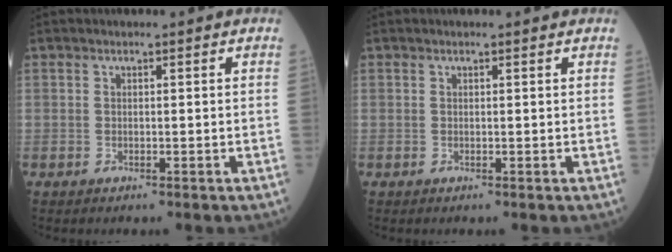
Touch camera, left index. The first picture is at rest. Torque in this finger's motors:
{"motor_torque": [0.03, -0.03, 0.00, -0.01]}